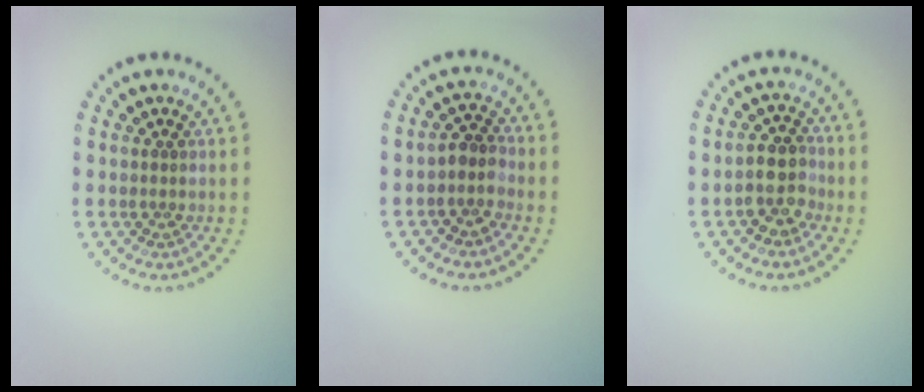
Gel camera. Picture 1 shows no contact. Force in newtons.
{"total": 2.1, "press": 1.8, "slide": 1.1}
{"total": 2.9, "press": 2.6, "slide": 1.2}